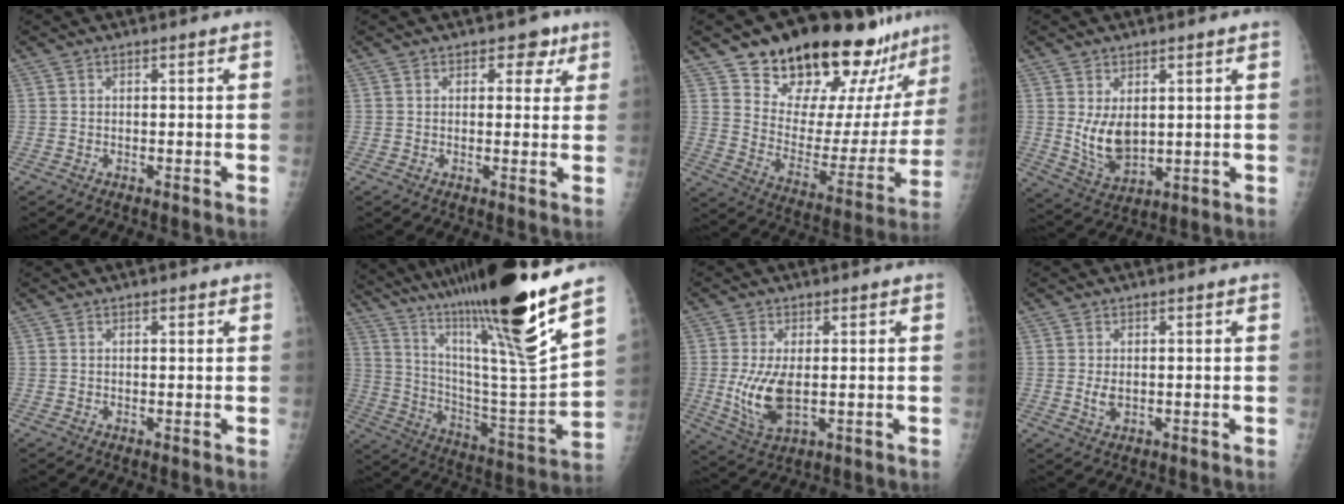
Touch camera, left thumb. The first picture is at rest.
{"total": 4.3, "force": [2.2, 3.0, 2.3], "torque": [0.004, -0.006, 0.023]}
{"total": 25.8, "force": [21.1, 9.5, 11.5], "torque": [-0.128, -0.121, 0.299]}
{"total": 7.8, "force": [1.4, 4.8, 6.0], "torque": [-0.093, -0.022, 0.043]}
{"total": 1.1, "force": [0.6, 0.5, 0.8], "torque": [-0.009, 0.000, 0.007]}
{"total": 30.9, "force": [22.4, 1.9, 21.2], "torque": [-0.343, -0.106, 0.373]}
{"total": 8.8, "force": [-0.4, 4.3, 7.7], "torque": [-0.156, -0.014, 0.003]}
{"total": 2.7, "force": [0.0, 1.6, 2.2], "torque": [-0.041, -0.005, 0.005]}